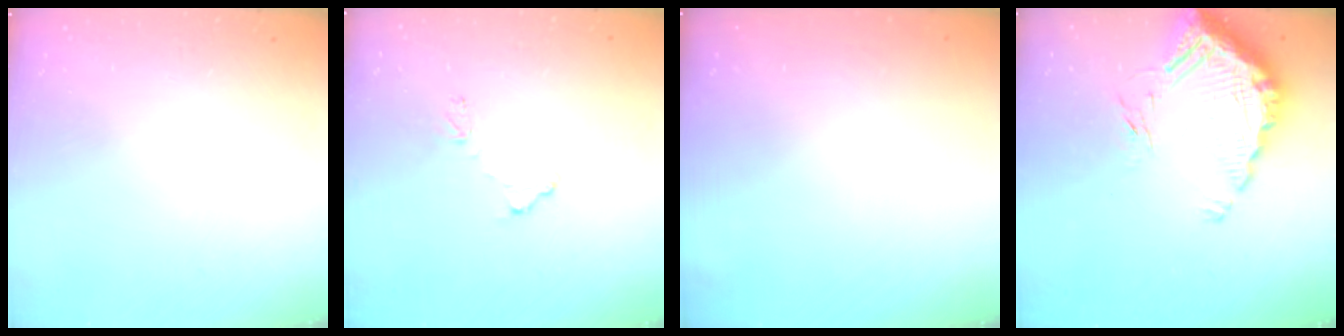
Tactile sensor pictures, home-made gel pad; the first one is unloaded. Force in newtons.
{"total": 9.3, "press": 9.3, "slide": 0.6}
{"total": 2.9, "press": 2.9, "slide": 0.1}
{"total": 15.8, "press": 15.7, "slide": 1.1}